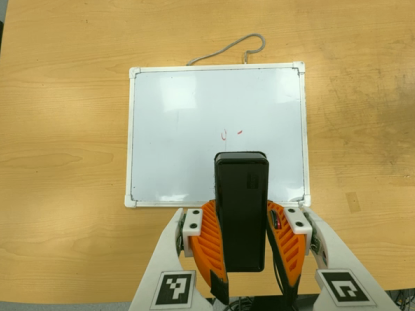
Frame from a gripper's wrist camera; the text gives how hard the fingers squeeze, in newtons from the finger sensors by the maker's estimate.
{"total": 7.9, "left": 6.6, "right": 9.3}